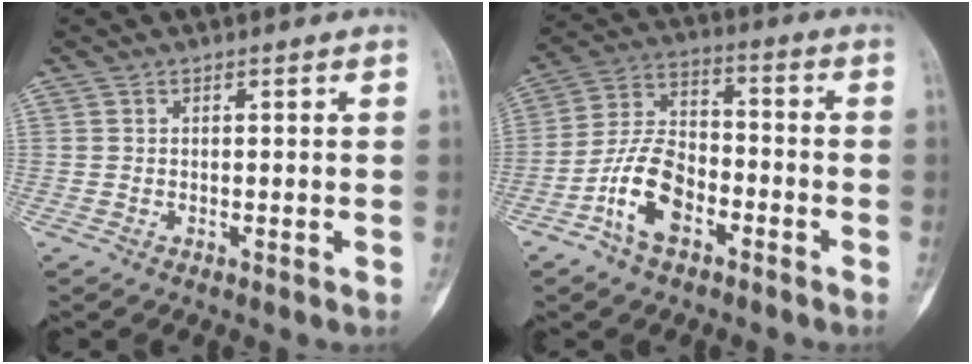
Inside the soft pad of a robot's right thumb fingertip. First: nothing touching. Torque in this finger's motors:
{"motor_torque": [0.30, 0.53, 0.63, 0.07, 0.08]}